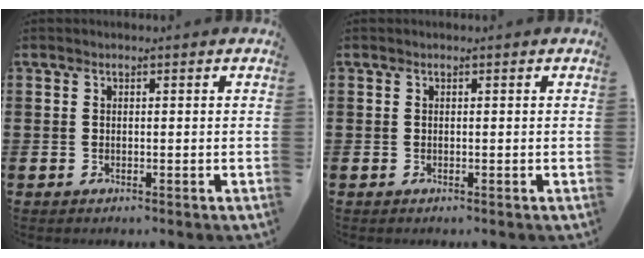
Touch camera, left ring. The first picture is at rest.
{"total": 0.0}